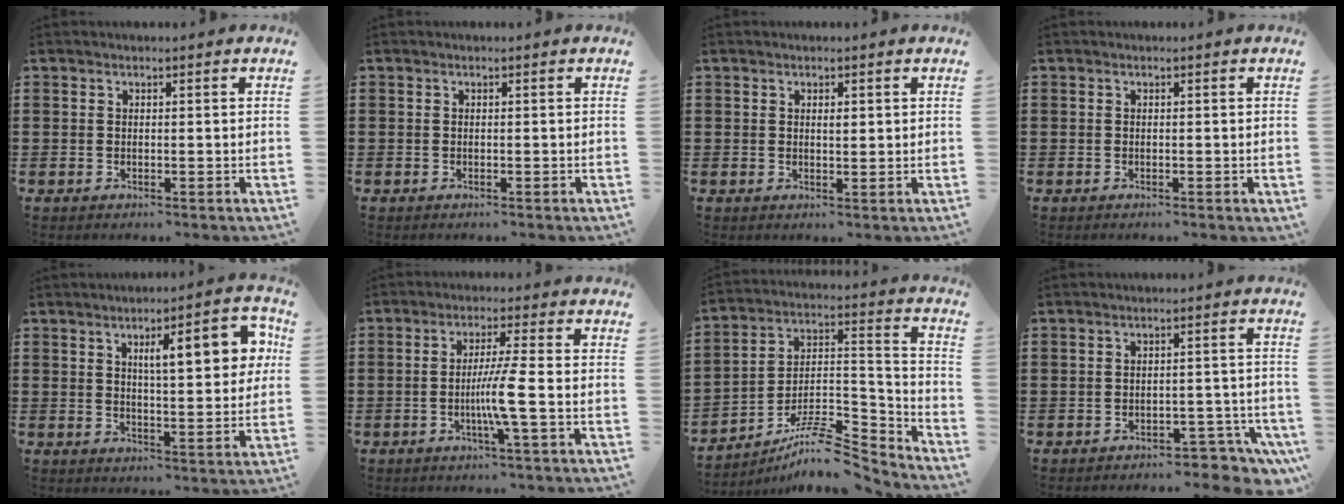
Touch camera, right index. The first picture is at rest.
{"total": 0.0}
{"total": 1.1, "force": [0.3, 0.4, 0.9], "torque": [-0.018, 0.005, 0.005]}
{"total": 0.0}
{"total": 9.4, "force": [3.4, 2.6, 8.3], "torque": [-0.124, -0.003, 0.046]}
{"total": 5.7, "force": [-1.6, -1.0, 5.4], "torque": [-0.100, -0.014, -0.035]}
{"total": 8.8, "force": [-7.2, 2.5, 4.4], "torque": [-0.073, 0.014, -0.141]}
{"total": 3.4, "force": [-3.2, 0.8, 0.9], "torque": [-0.017, 0.006, -0.065]}